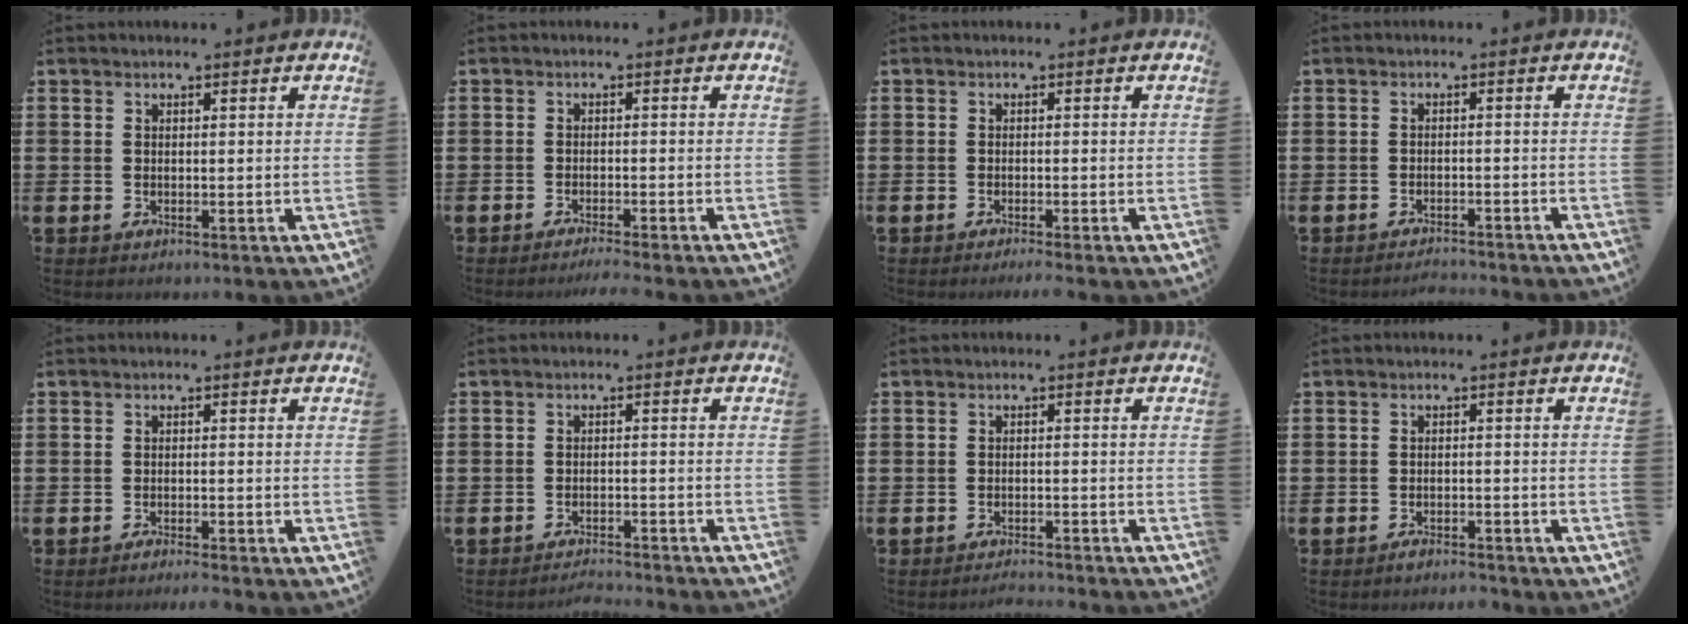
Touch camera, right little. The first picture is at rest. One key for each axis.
{"total": 1.4, "fx": -1.3, "fy": -0.2, "fz": 0.6, "tx": -0.007, "ty": 0.000, "tz": -0.025}
{"total": 0.9, "fx": -0.7, "fy": -0.1, "fz": 0.6, "tx": -0.008, "ty": -0.003, "tz": -0.013}
{"total": 1.7, "fx": -1.6, "fy": -0.2, "fz": 0.0, "tx": -0.002, "ty": 0.005, "tz": -0.034}
{"total": 1.2, "fx": -1.2, "fy": -0.1, "fz": 0.4, "tx": -0.006, "ty": -0.002, "tz": -0.022}
{"total": 2.0, "fx": -2.0, "fy": -0.2, "fz": 0.1, "tx": -0.003, "ty": 0.004, "tz": -0.042}
{"total": 1.5, "fx": -1.5, "fy": -0.2, "fz": 0.1, "tx": -0.002, "ty": 0.005, "tz": -0.031}
{"total": 1.7, "fx": -1.7, "fy": 0.1, "fz": 0.4, "tx": -0.010, "ty": 0.003, "tz": -0.033}